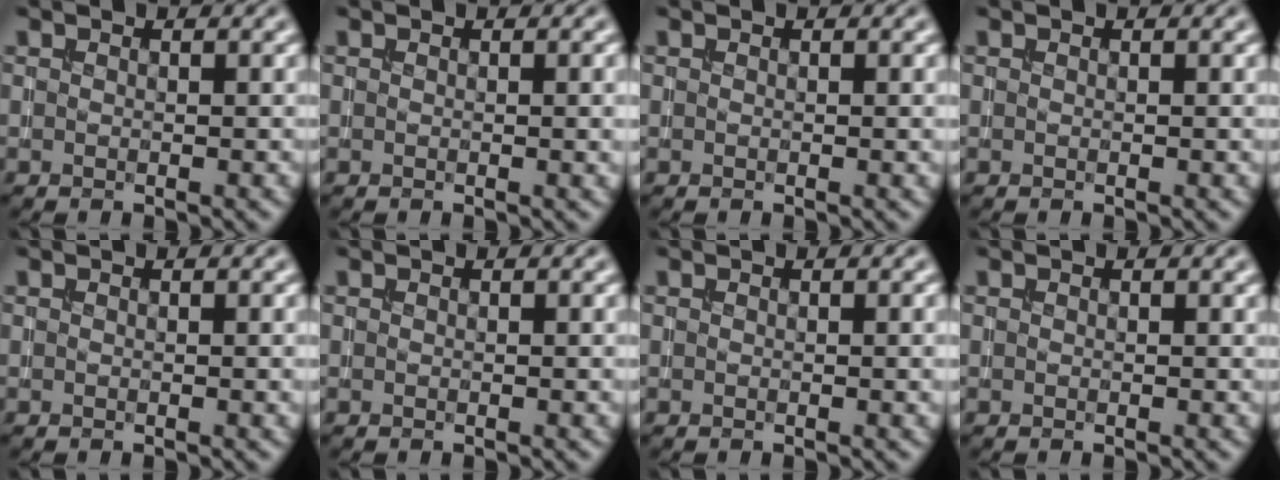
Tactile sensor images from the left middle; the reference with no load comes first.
{"total": 1.4, "force": [0.1, 0.3, 1.4], "torque": [-0.014, 0.001, 0.000]}
{"total": 0.6, "force": [0.0, 0.1, 0.6], "torque": [-0.005, 0.000, 0.000]}
{"total": 0.0}
{"total": 0.6, "force": [0.0, 0.1, 0.6], "torque": [-0.006, -0.001, 0.000]}
{"total": 0.0}
{"total": 1.1, "force": [0.1, 0.2, 1.1], "torque": [-0.011, 0.000, 0.000]}
{"total": 0.0}